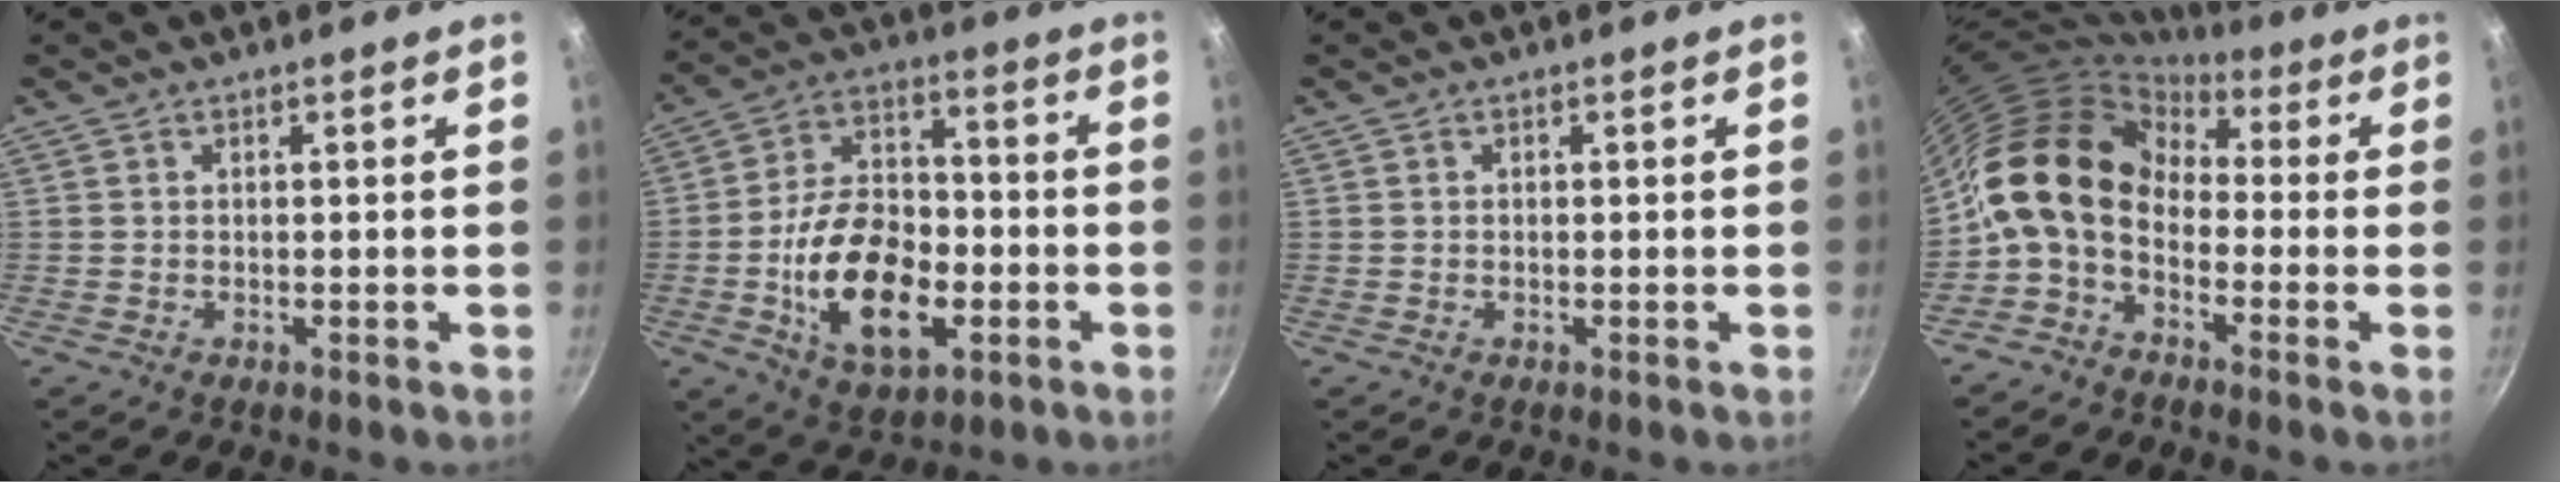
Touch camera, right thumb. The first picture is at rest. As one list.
[{"total": 18.1, "force": [-4.7, 10.6, 13.9], "torque": [-0.220, 0.028, -0.080]}, {"total": 0.0}, {"total": 14.1, "force": [-1.3, 10.0, 9.9], "torque": [-0.165, 0.038, -0.048]}]